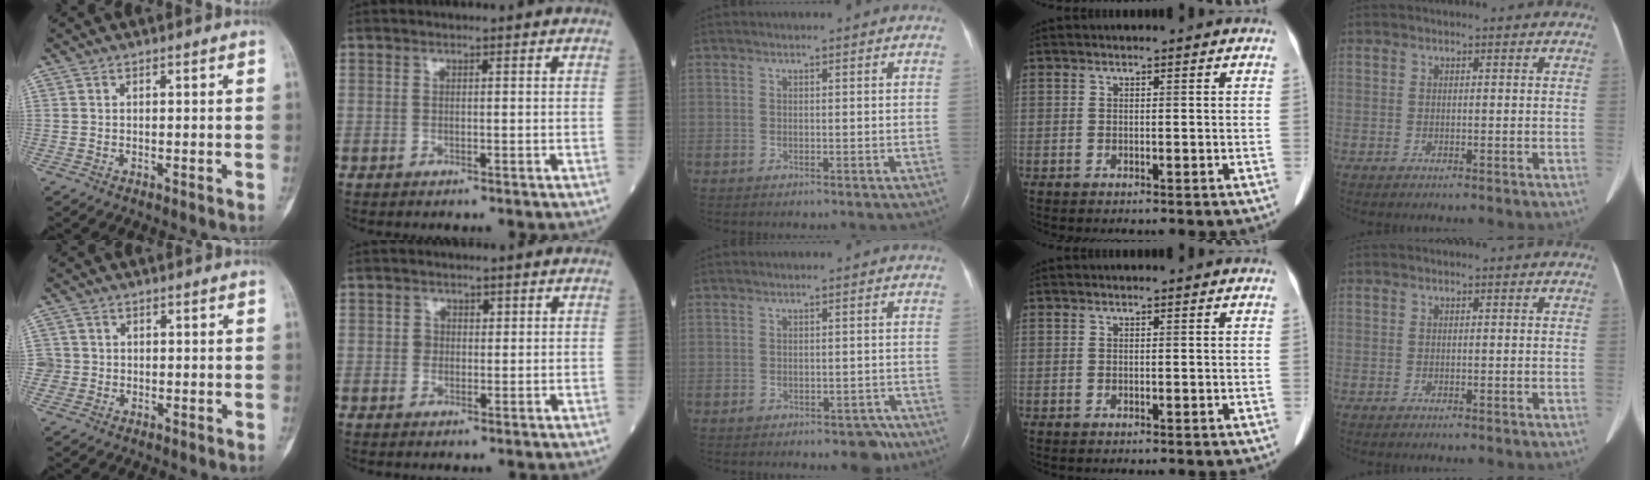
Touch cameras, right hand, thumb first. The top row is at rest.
{"thumb": {"total": 2.7, "force": [-0.3, 2.7, 0.0], "torque": [0.020, 0.008, -0.008]}, "index": {"total": 1.9, "force": [0.4, 1.7, 0.7], "torque": [-0.011, 0.006, 0.006]}, "middle": {"total": 4.0, "force": [-2.8, 2.2, 1.8], "torque": [-0.009, 0.008, -0.029]}}